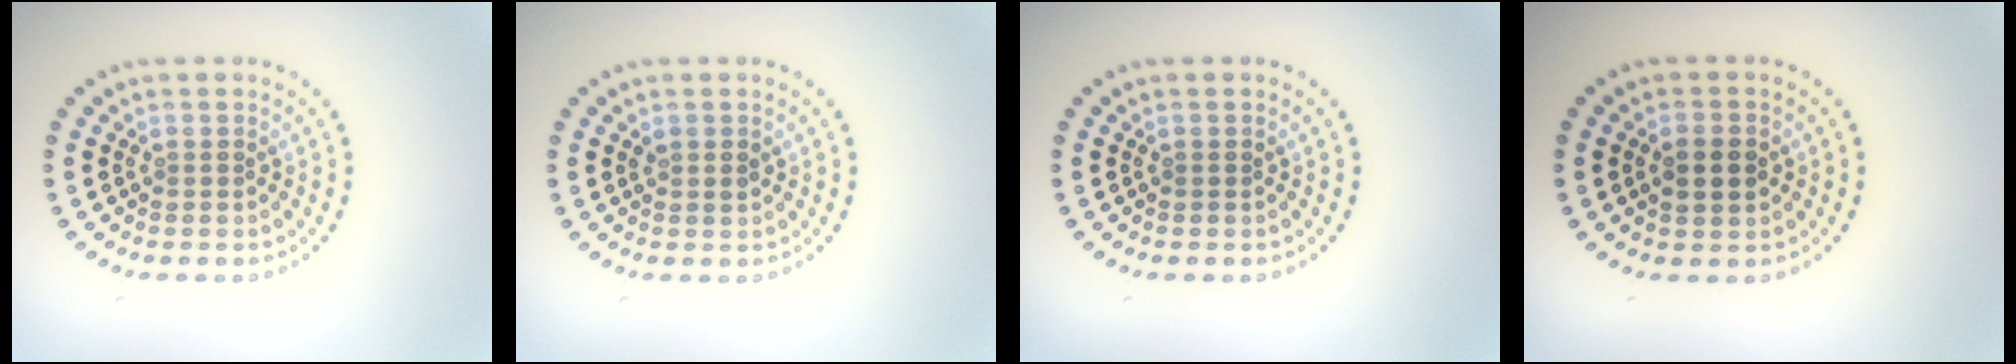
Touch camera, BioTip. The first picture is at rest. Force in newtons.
{"total": 0.8, "press": 0.7, "slide": 0.3}
{"total": 0.0}
{"total": 2.2, "press": 2.2, "slide": 0.1}